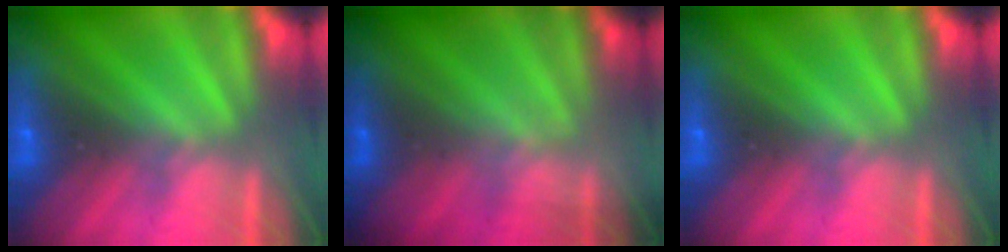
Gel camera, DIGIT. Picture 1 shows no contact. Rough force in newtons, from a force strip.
{"total": 1.9}
{"total": 0.0}